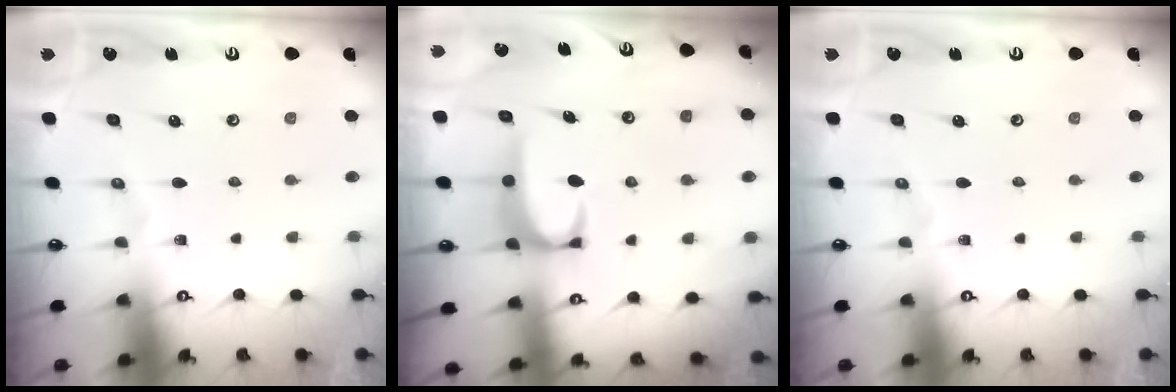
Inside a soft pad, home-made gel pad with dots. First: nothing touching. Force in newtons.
{"total": 2.9, "press": 2.9, "slide": 0.3}
{"total": 0.0}